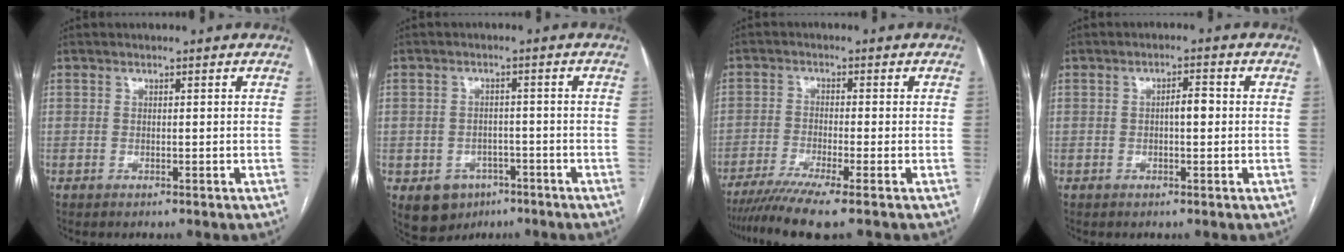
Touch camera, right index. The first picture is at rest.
{"total": 6.3, "force": [-3.3, 5.1, 1.9], "torque": [-0.031, 0.005, -0.037]}
{"total": 7.7, "force": [-5.9, -1.1, 4.8], "torque": [-0.075, -0.022, -0.100]}
{"total": 2.6, "force": [-0.1, 0.8, 2.5], "torque": [-0.038, 0.006, -0.002]}